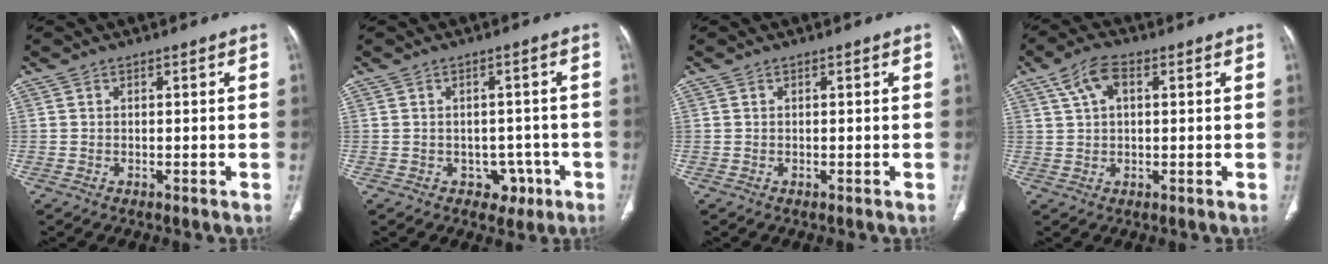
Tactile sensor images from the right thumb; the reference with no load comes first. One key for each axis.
{"total": 4.3, "fx": -1.8, "fy": 3.6, "fz": 1.7, "tx": 0.006, "ty": 0.015, "tz": -0.016}
{"total": 0.0}
{"total": 6.0, "fx": 2.4, "fy": 3.1, "fz": 4.5, "tx": -0.087, "ty": 0.011, "tz": 0.045}